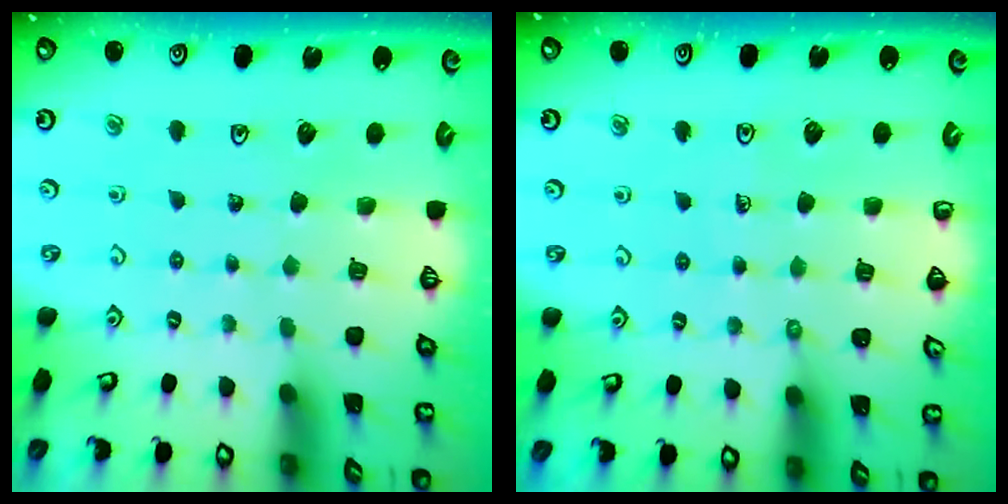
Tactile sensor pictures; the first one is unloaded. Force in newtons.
{"total": 4.4, "press": 4.4, "slide": 0.6}